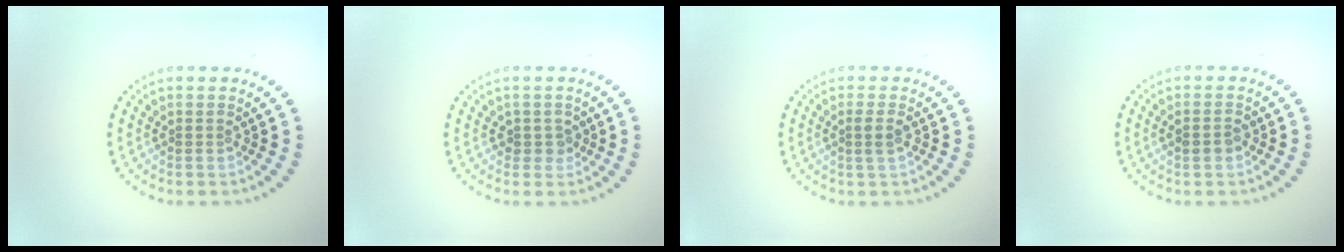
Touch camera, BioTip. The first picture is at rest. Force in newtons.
{"total": 1.4, "press": 1.1, "slide": 0.8}
{"total": 1.4, "press": 1.2, "slide": 0.7}
{"total": 1.5, "press": 1.5, "slide": 0.2}